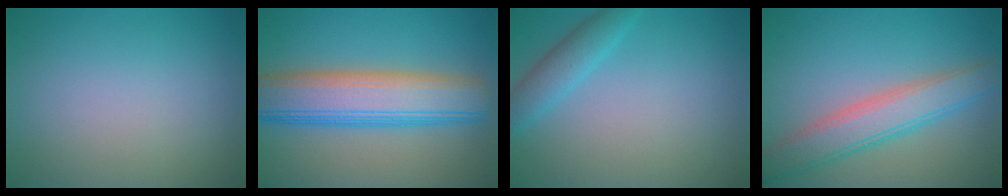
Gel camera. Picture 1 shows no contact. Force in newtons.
{"total": 9.2, "press": 9.2, "slide": 0.3}
{"total": 2.1, "press": 2.1, "slide": 0.2}
{"total": 5.1, "press": 5.1, "slide": 0.1}